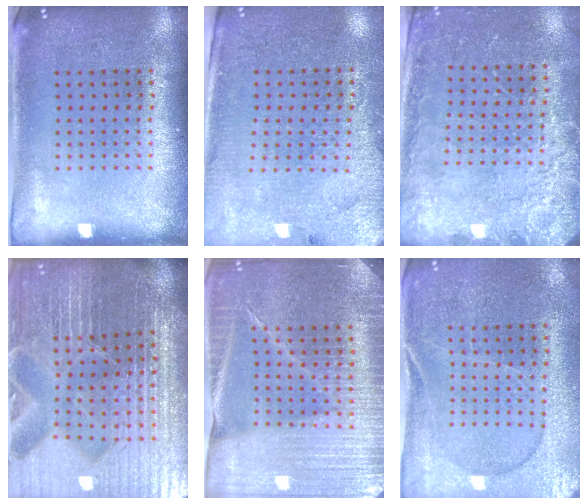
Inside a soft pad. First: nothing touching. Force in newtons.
{"total": 3.1, "press": 2.8, "slide": 1.2}
{"total": 2.5, "press": 2.4, "slide": 0.7}
{"total": 6.5, "press": 5.8, "slide": 2.9}
{"total": 4.3, "press": 4.0, "slide": 1.5}
{"total": 1.1, "press": 1.1, "slide": 0.4}